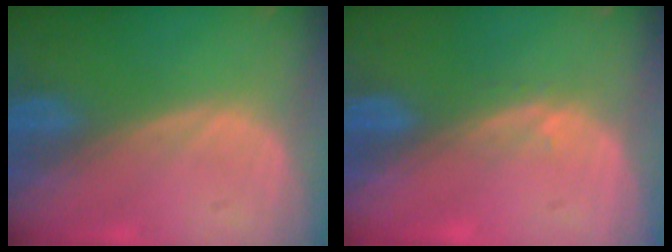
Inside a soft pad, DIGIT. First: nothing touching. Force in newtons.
{"total": 1.0, "press": 0.7, "slide": 0.7}